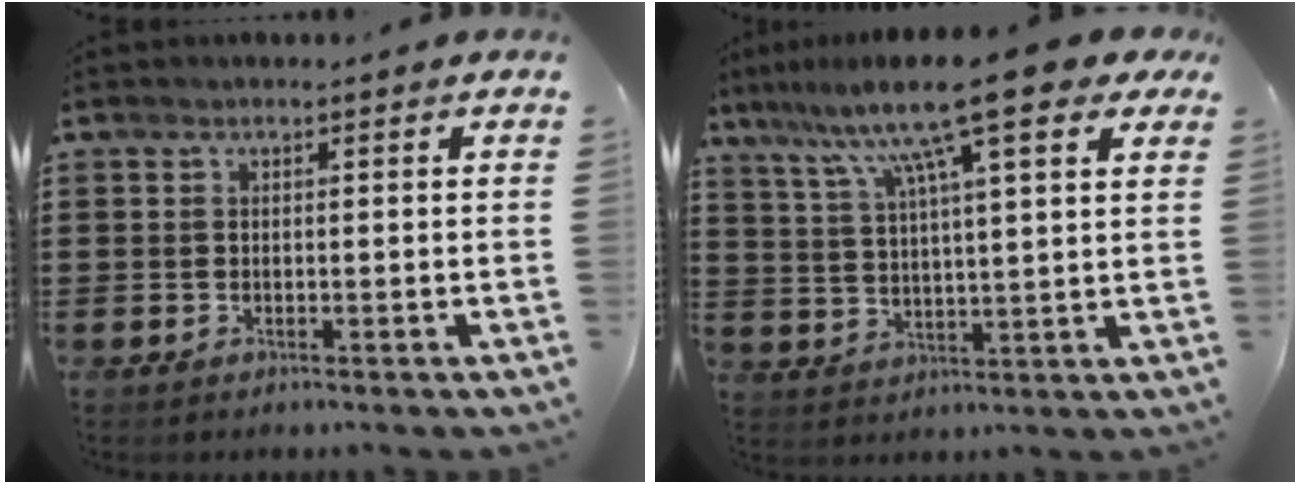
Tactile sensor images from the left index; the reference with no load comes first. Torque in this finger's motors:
{"motor_torque": [1.96, -0.18, 1.05, 0.21]}